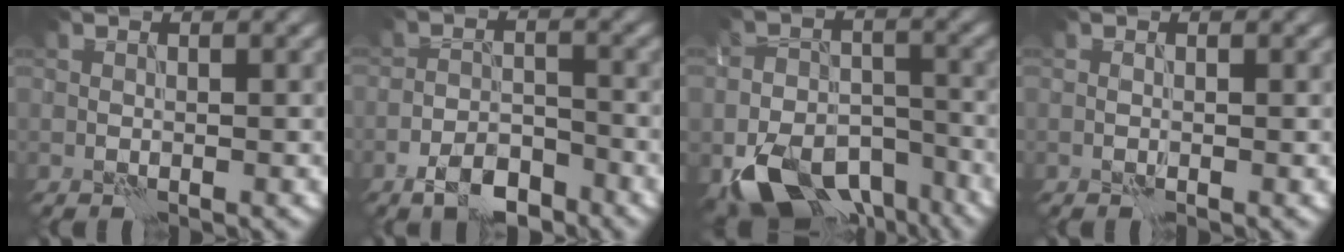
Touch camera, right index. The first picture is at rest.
{"total": 4.4, "force": [-3.3, 1.7, 2.4], "torque": [-0.033, 0.002, -0.061]}
{"total": 11.9, "force": [-7.8, 6.6, 6.1], "torque": [-0.110, -0.034, -0.111]}
{"total": 0.0}